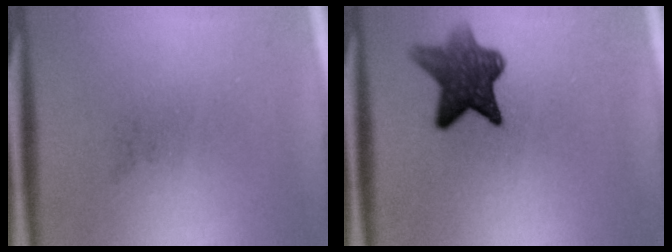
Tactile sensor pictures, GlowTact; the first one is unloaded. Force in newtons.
{"total": 8.3}